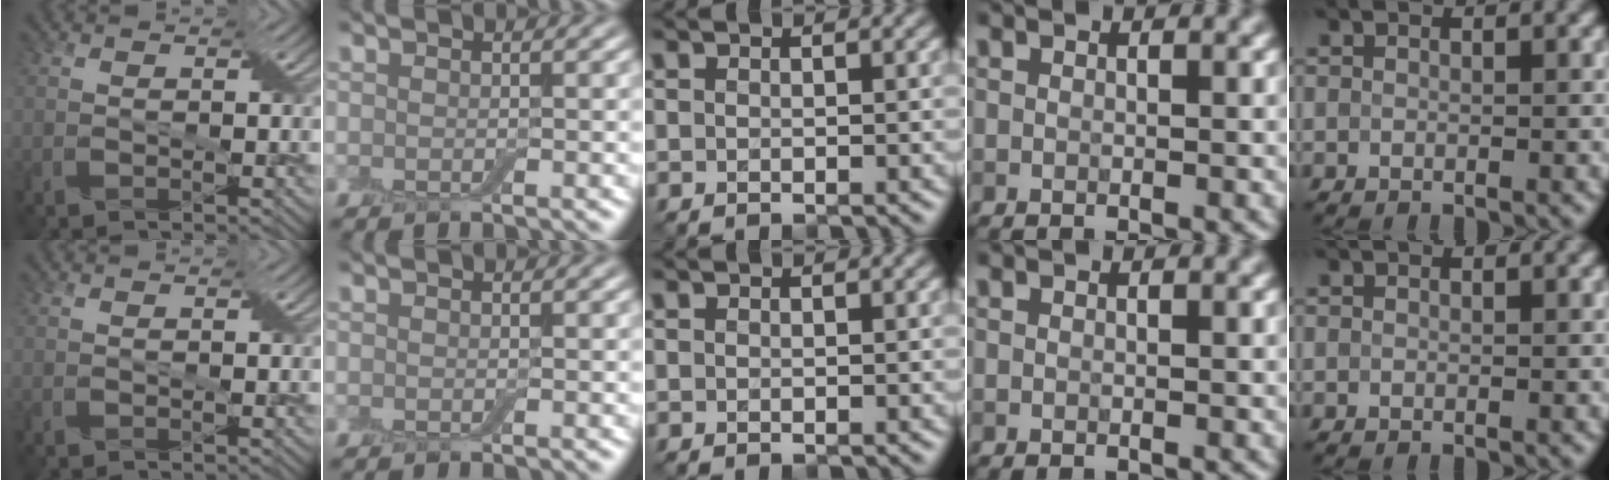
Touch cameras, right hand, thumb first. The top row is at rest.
{}